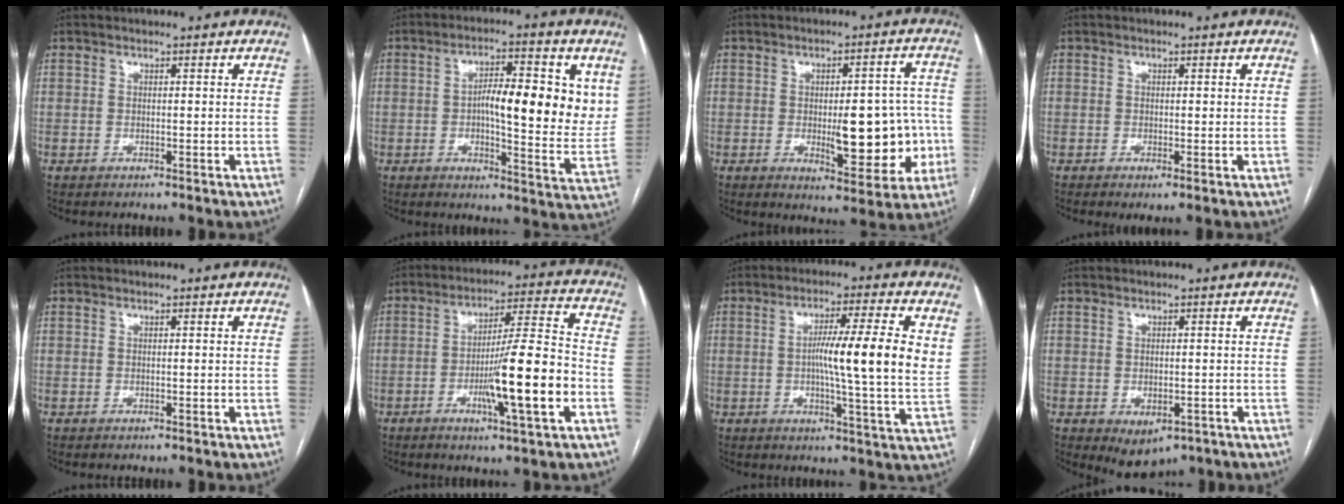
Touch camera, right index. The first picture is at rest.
{"total": 14.0, "force": [2.9, 4.1, 13.1], "torque": [-0.174, 0.013, 0.040]}
{"total": 12.1, "force": [-2.1, 4.4, 11.1], "torque": [-0.129, 0.017, -0.014]}
{"total": 1.6, "force": [-0.4, 0.4, 1.5], "torque": [-0.023, -0.006, -0.004]}
{"total": 0.0}
{"total": 13.6, "force": [-4.1, 0.2, 12.9], "torque": [-0.210, -0.002, -0.068]}
{"total": 12.2, "force": [1.9, 0.0, 12.1], "torque": [-0.185, 0.004, 0.019]}
{"total": 4.8, "force": [-2.3, 3.0, 3.0], "torque": [-0.039, -0.004, -0.021]}